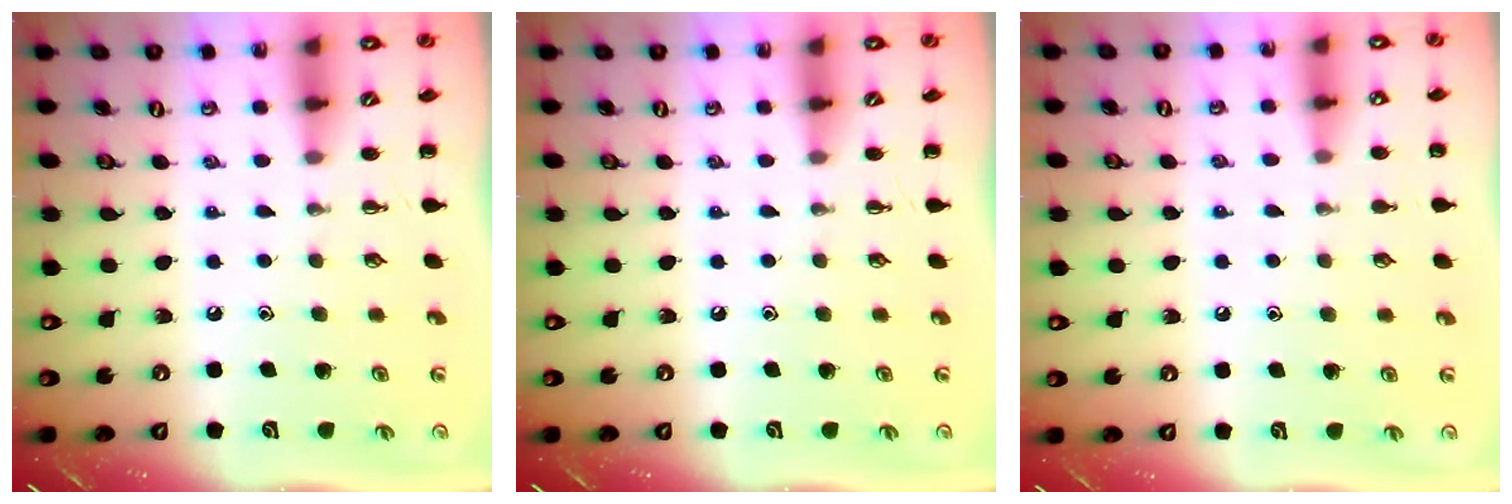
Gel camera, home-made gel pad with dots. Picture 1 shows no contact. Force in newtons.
{"total": 0.0}
{"total": 5.9, "press": 5.6, "slide": 1.9}